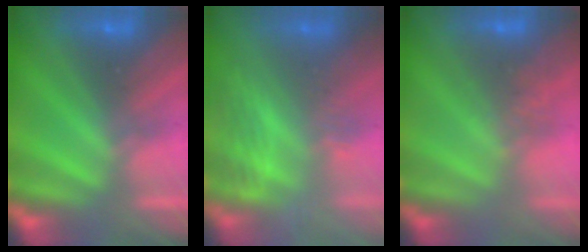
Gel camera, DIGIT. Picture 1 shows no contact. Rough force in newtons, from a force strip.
{"total": 2.8}
{"total": 2.9}